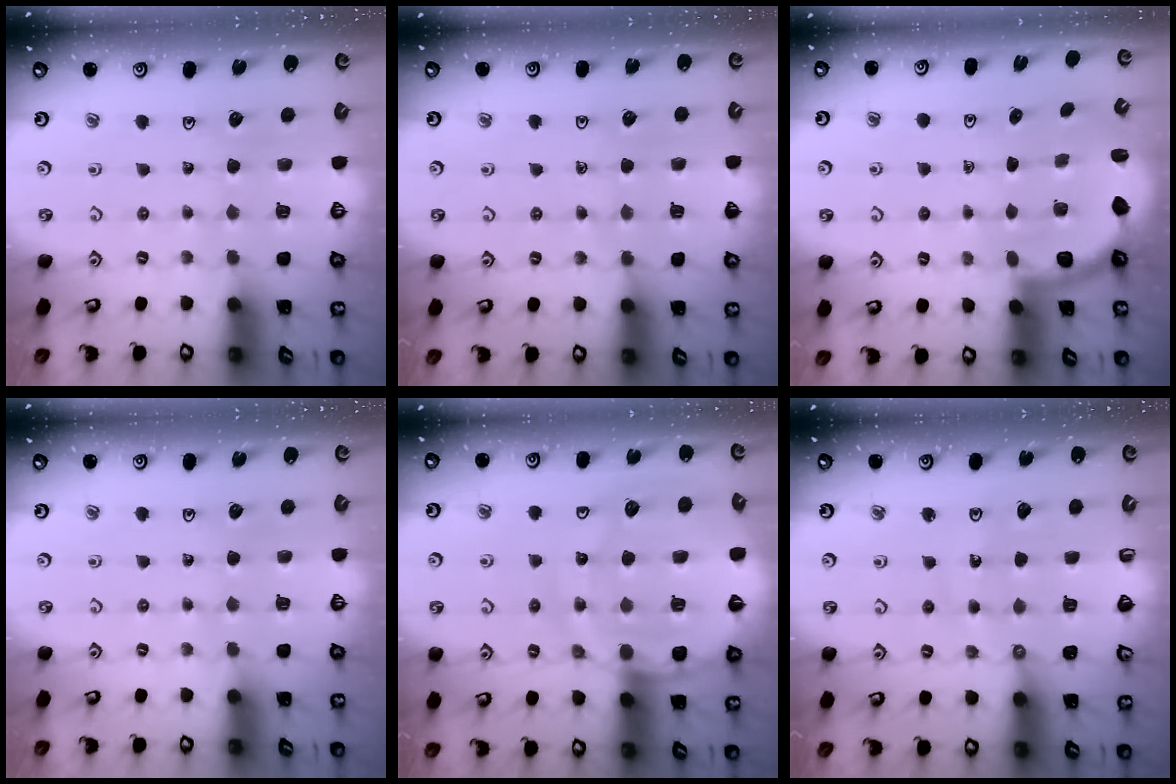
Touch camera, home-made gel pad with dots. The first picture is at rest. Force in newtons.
{"total": 3.8, "press": 3.8, "slide": 0.7}
{"total": 3.4, "press": 3.0, "slide": 1.6}
{"total": 0.0}
{"total": 17.1, "press": 16.9, "slide": 2.1}
{"total": 8.8, "press": 8.8, "slide": 1.2}